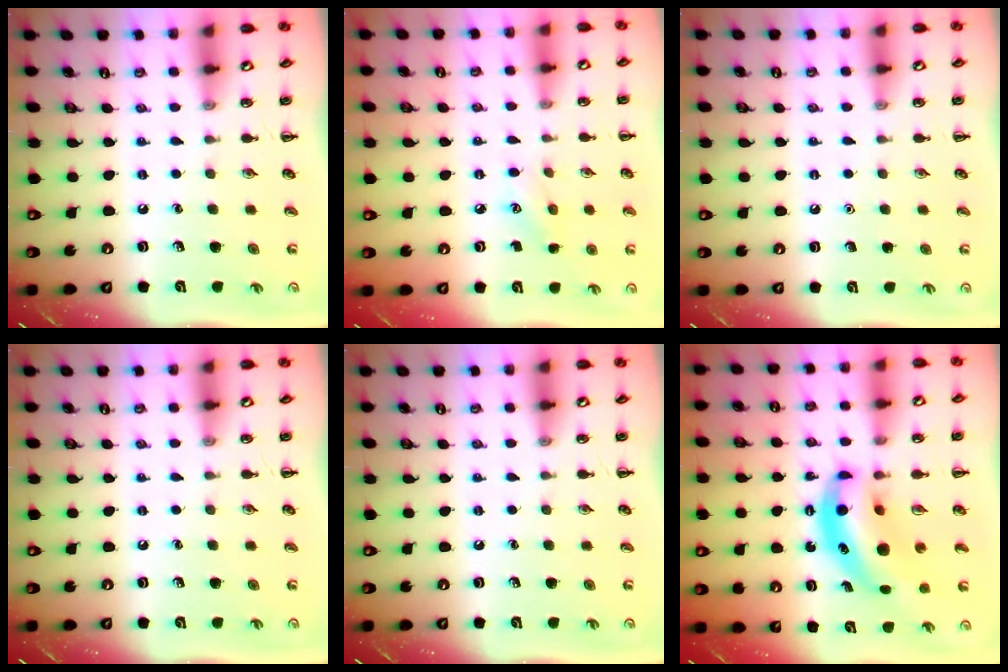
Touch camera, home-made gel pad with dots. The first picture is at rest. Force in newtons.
{"total": 5.6, "press": 5.5, "slide": 1.3}
{"total": 1.6, "press": 1.6, "slide": 0.1}
{"total": 0.0}
{"total": 0.0}
{"total": 10.8, "press": 10.4, "slide": 2.9}